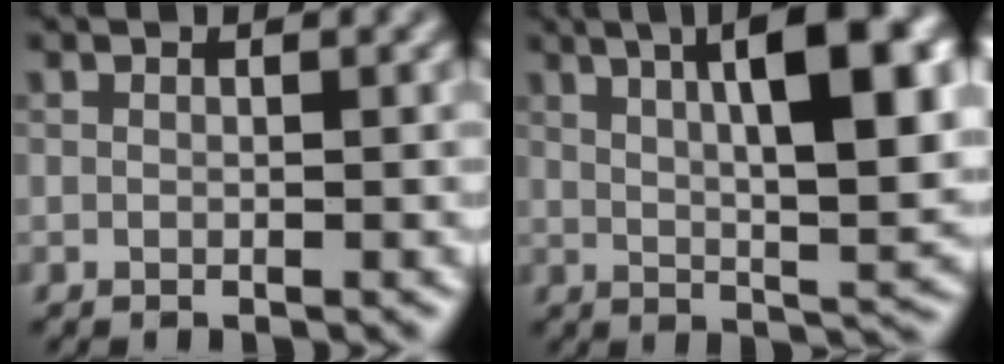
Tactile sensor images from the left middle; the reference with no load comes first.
{"total": 11.1, "force": [3.2, 2.9, 10.3], "torque": [-0.137, 0.009, 0.059]}